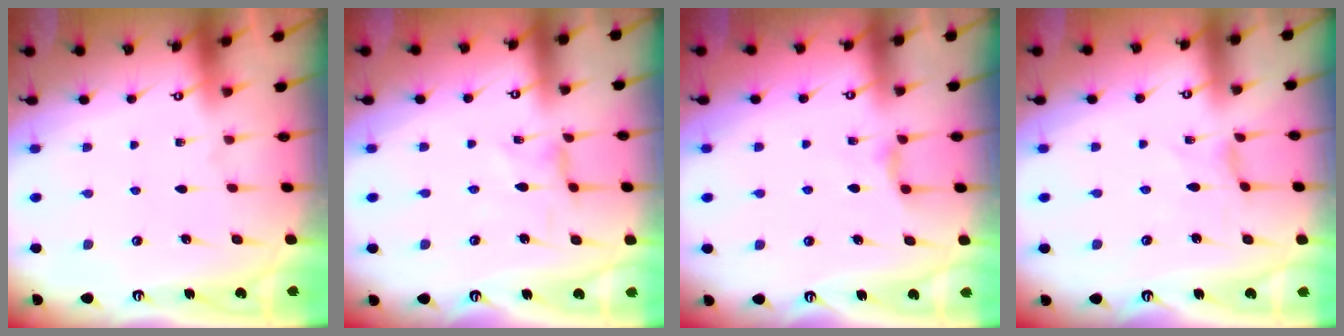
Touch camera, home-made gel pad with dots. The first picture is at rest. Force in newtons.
{"total": 0.7, "press": 0.6, "slide": 0.2}
{"total": 3.3, "press": 3.2, "slide": 0.6}
{"total": 0.0}